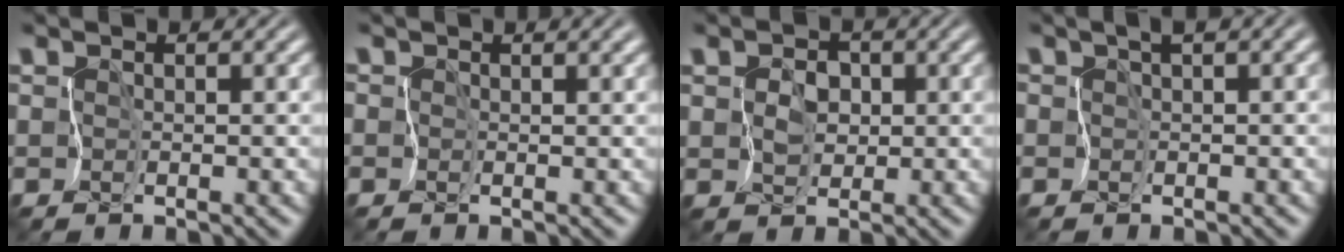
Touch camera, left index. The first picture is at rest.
{"total": 1.6, "force": [0.9, 0.8, 1.1], "torque": [-0.009, 0.000, 0.009]}
{"total": 2.2, "force": [0.0, 1.9, 1.2], "torque": [-0.023, -0.001, 0.002]}
{"total": 2.6, "force": [1.2, 0.8, 2.1], "torque": [-0.033, 0.010, 0.017]}